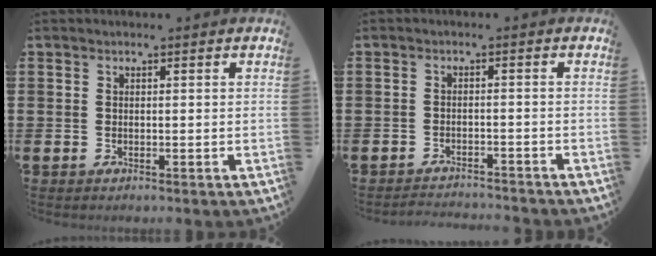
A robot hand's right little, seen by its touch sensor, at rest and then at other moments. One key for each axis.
{"total": 1.8, "fx": -1.8, "fy": -0.1, "fz": -0.1, "tx": -0.003, "ty": 0.005, "tz": -0.039}